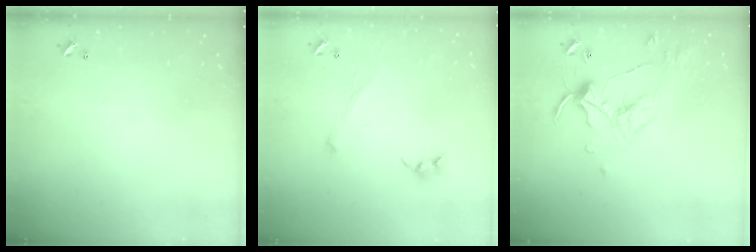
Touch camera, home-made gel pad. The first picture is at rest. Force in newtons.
{"total": 2.1, "press": 2.0, "slide": 0.7}
{"total": 1.1, "press": 1.1, "slide": 0.1}